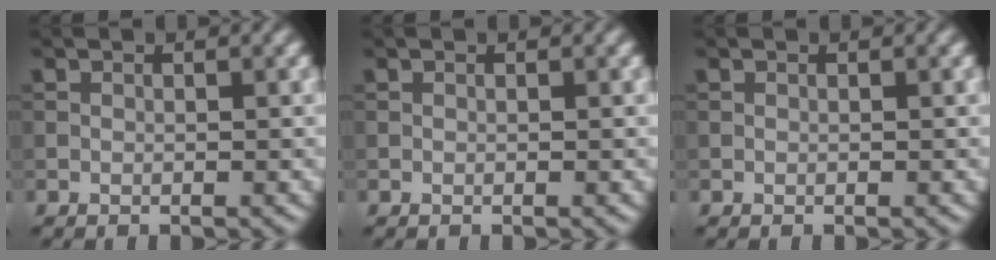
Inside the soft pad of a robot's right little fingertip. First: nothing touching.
{"total": 0.0}
{"total": 0.0}